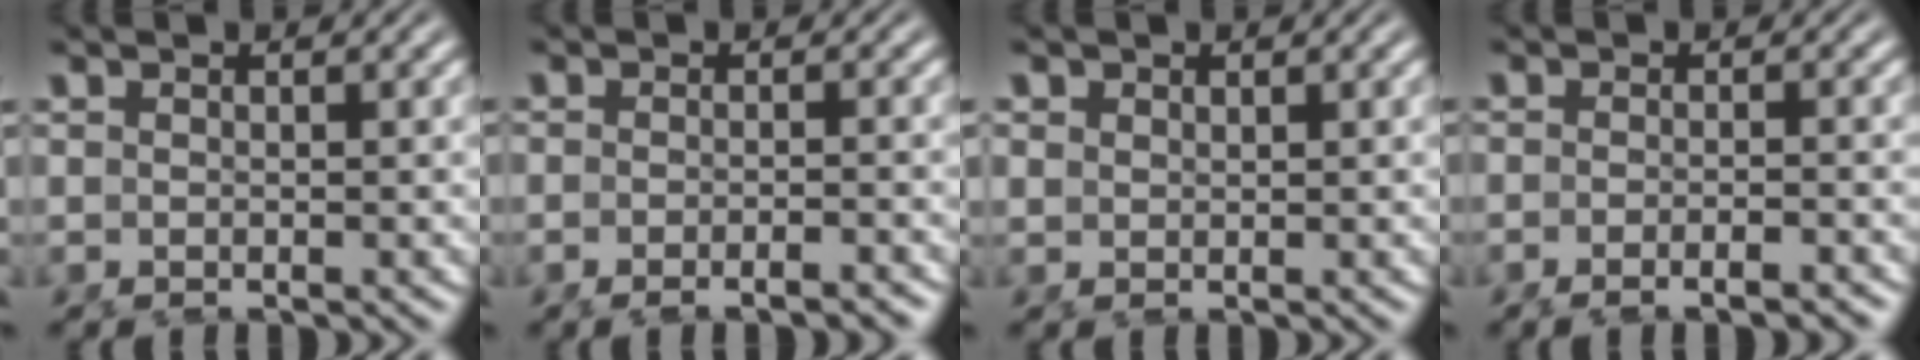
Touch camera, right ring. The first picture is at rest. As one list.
[{"total": 2.1, "force": [-1.9, 0.1, 1.0], "torque": [-0.013, 0.002, -0.033]}, {"total": 0.8, "force": [0.7, 0.1, 0.2], "torque": [-0.002, -0.006, 0.024]}, {"total": 2.3, "force": [-2.0, 0.2, 1.1], "torque": [-0.019, -0.001, -0.035]}]